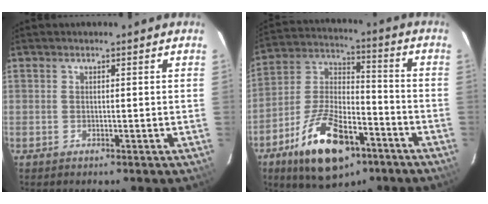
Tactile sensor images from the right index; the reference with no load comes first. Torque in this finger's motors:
{"motor_torque": [0.63, -0.61, 0.87, 0.19]}